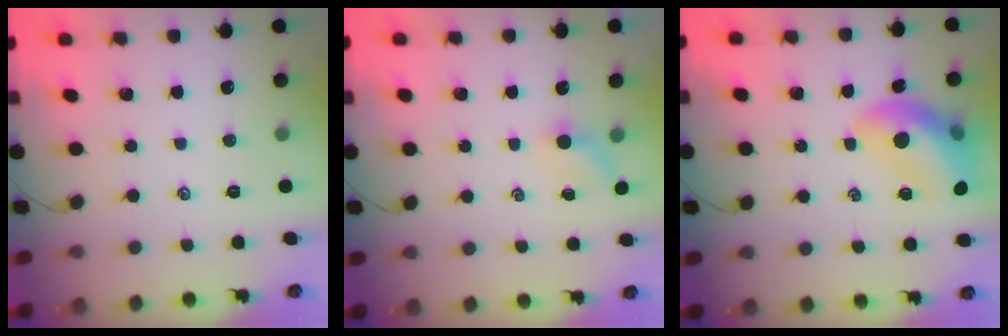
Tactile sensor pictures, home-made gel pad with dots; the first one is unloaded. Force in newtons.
{"total": 2.4, "press": 2.3, "slide": 0.7}
{"total": 14.2, "press": 13.7, "slide": 3.8}